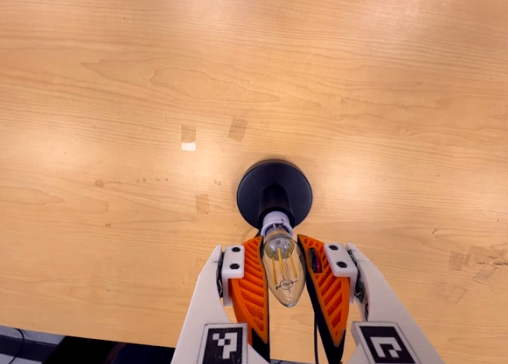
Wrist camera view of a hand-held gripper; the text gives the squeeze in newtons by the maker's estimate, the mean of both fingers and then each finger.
{"total": 19.9, "left": 19.1, "right": 20.6}